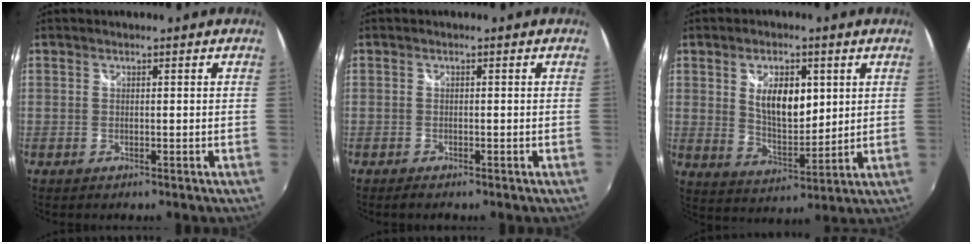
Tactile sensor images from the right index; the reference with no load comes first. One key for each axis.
{"total": 1.1, "fx": -0.9, "fy": 0.3, "fz": 0.4, "tx": -0.011, "ty": -0.006, "tz": -0.020}
{"total": 9.7, "fx": 2.8, "fy": 4.9, "fz": 7.8, "tx": -0.134, "ty": -0.001, "tz": 0.057}